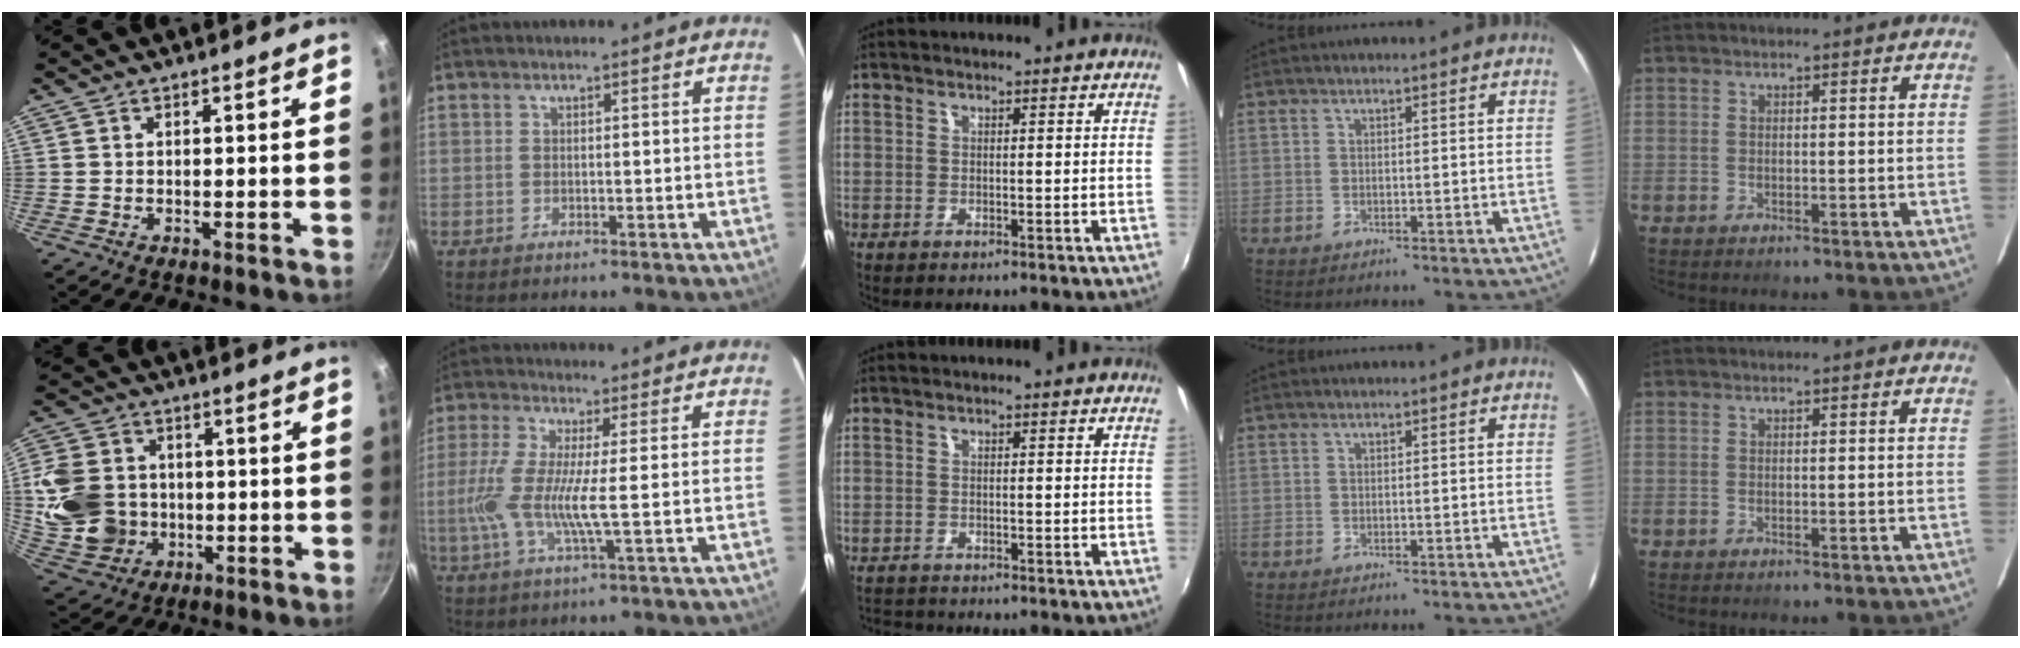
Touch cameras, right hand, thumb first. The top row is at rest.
{"thumb": {"total": 15.1, "force": [-0.7, 12.8, 8.0], "torque": [-0.143, 0.012, -0.003]}, "index": {"total": 9.1, "force": [-1.0, 0.1, 9.0], "torque": [-0.193, -0.009, -0.021]}, "middle": {"total": 1.9, "force": [-1.8, 0.4, 0.1], "torque": [-0.007, -0.007, -0.033]}}